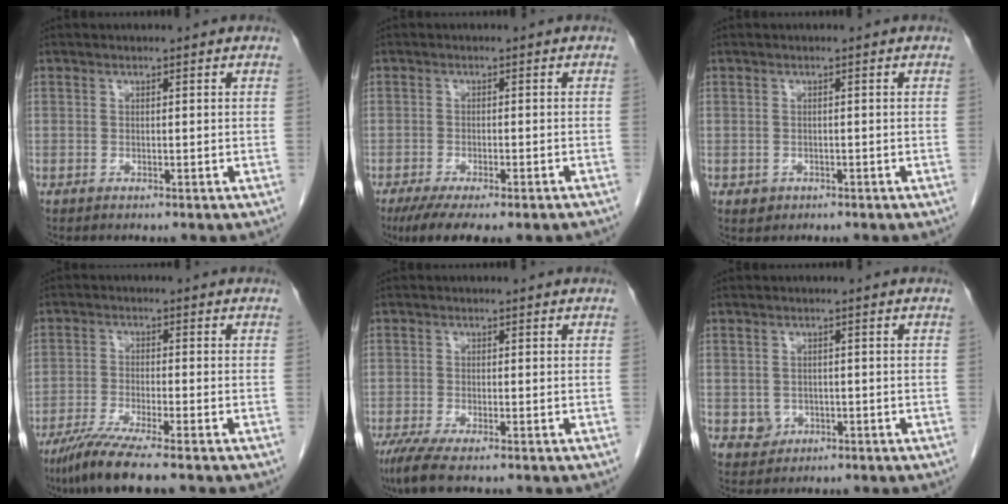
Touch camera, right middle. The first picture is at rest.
{"total": 10.8, "force": [-8.4, 2.5, 6.3], "torque": [-0.085, -0.010, -0.118]}
{"total": 1.3, "force": [-0.6, 1.1, 0.2], "torque": [-0.003, 0.004, -0.003]}
{"total": 7.6, "force": [-5.7, -0.4, 4.9], "torque": [-0.086, -0.023, -0.101]}
{"total": 4.6, "force": [-3.2, 0.6, 3.3], "torque": [-0.065, -0.014, -0.057]}
{"total": 2.4, "force": [-0.6, 2.3, 0.6], "torque": [-0.006, 0.005, -0.001]}